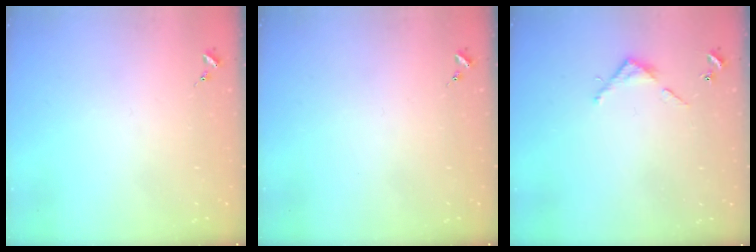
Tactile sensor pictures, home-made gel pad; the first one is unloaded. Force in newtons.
{"total": 0.0}
{"total": 3.5, "press": 3.5, "slide": 0.2}